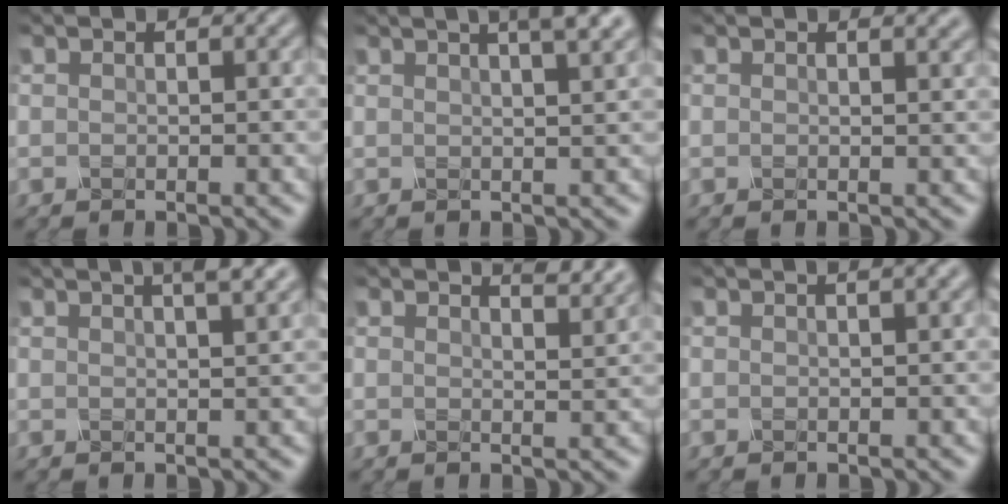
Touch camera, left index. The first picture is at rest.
{"total": 6.1, "force": [3.6, 2.0, 4.4], "torque": [-0.030, 0.034, 0.015]}
{"total": 1.8, "force": [1.4, 0.6, 1.0], "torque": [-0.004, 0.002, 0.017]}
{"total": 4.6, "force": [2.8, 1.4, 3.4], "torque": [-0.024, 0.023, 0.009]}
{"total": 3.1, "force": [2.6, 0.7, 1.5], "torque": [-0.011, 0.007, 0.022]}
{"total": 2.7, "force": [1.5, 0.9, 2.0], "torque": [-0.010, 0.007, 0.004]}